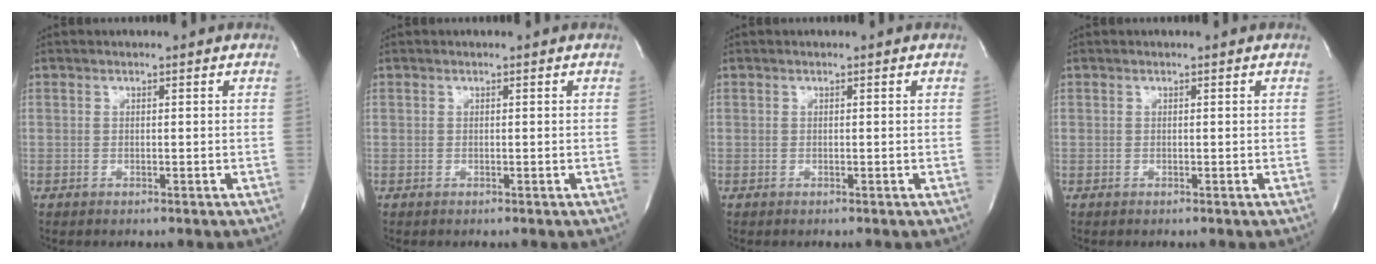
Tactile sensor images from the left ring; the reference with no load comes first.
{"total": 0.0}
{"total": 0.0}
{"total": 0.0}